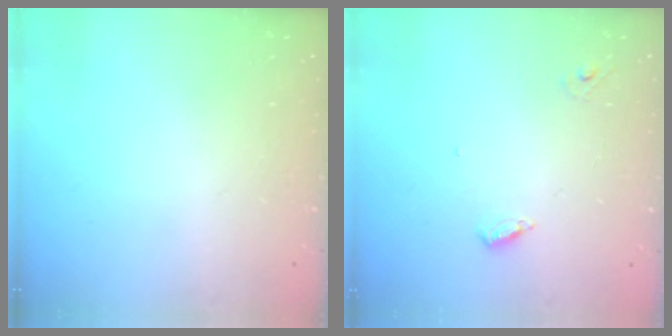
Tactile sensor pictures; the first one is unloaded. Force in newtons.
{"total": 4.6, "press": 4.6, "slide": 0.4}